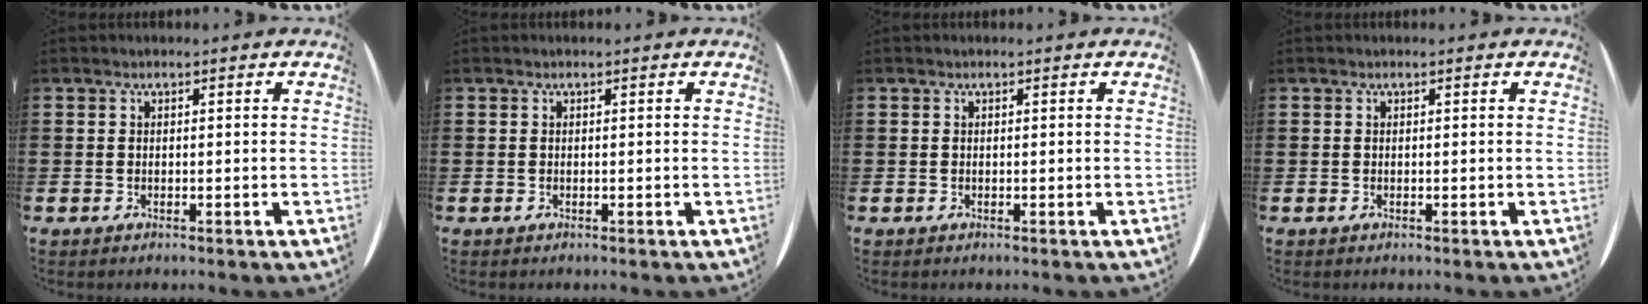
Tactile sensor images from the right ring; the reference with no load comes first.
{"total": 0.0}
{"total": 0.0}
{"total": 0.0}